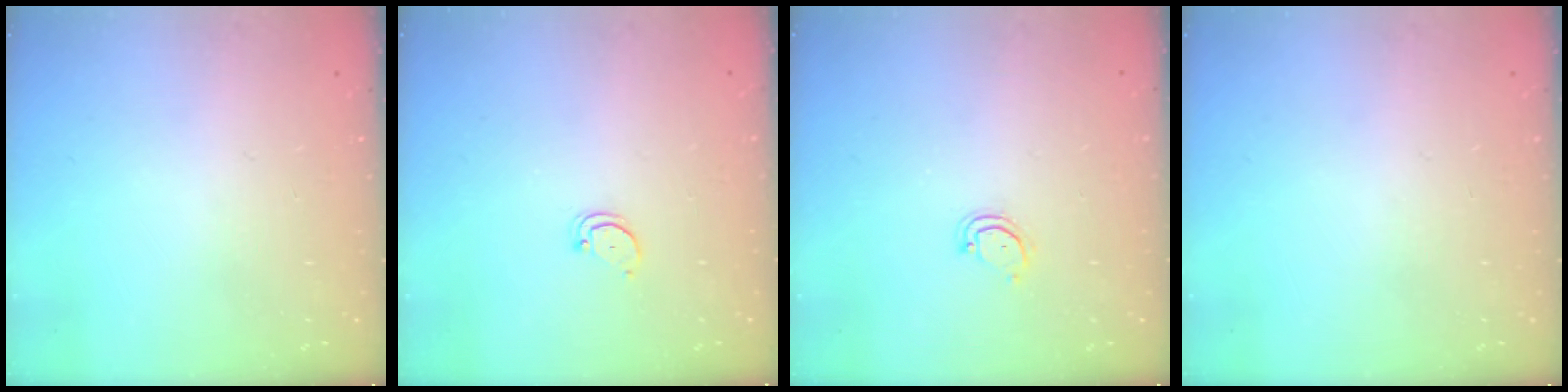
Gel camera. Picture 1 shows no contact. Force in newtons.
{"total": 2.7, "press": 2.7, "slide": 0.2}
{"total": 2.5, "press": 2.5, "slide": 0.1}
{"total": 0.0}